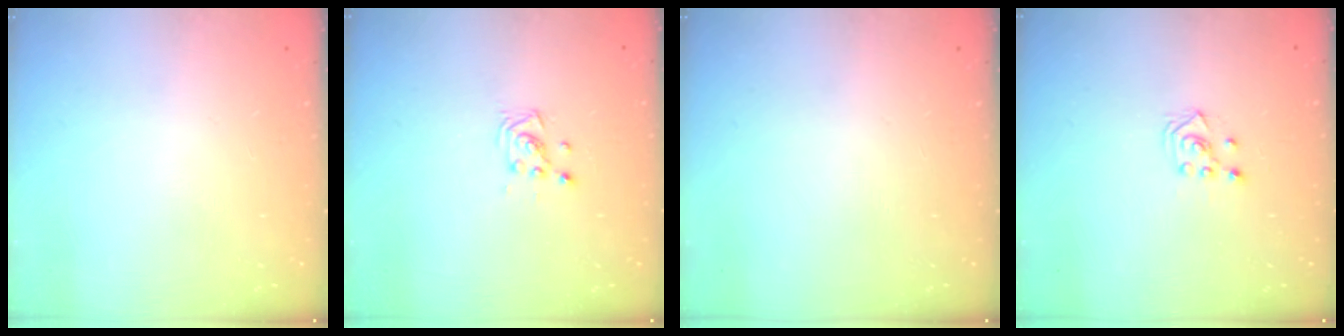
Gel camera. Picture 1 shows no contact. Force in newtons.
{"total": 3.6, "press": 3.6, "slide": 0.3}
{"total": 0.0}
{"total": 3.7, "press": 3.7, "slide": 0.7}